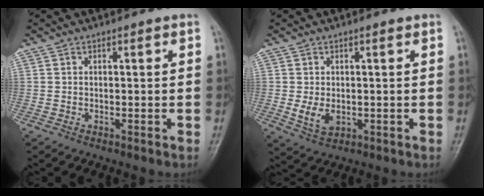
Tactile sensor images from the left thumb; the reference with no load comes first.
{"total": 4.3, "force": [-0.2, 3.0, 3.2], "torque": [-0.053, -0.010, 0.005]}